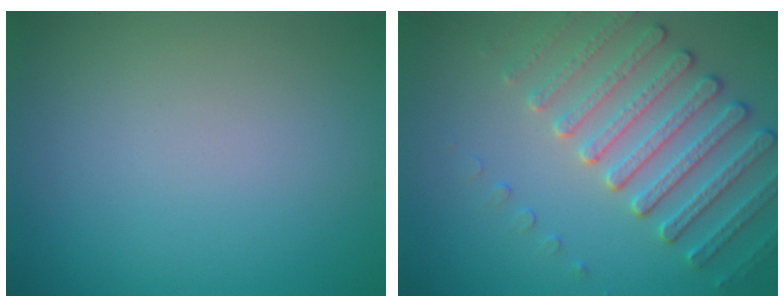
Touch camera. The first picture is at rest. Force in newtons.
{"total": 4.5, "press": 4.4, "slide": 0.8}